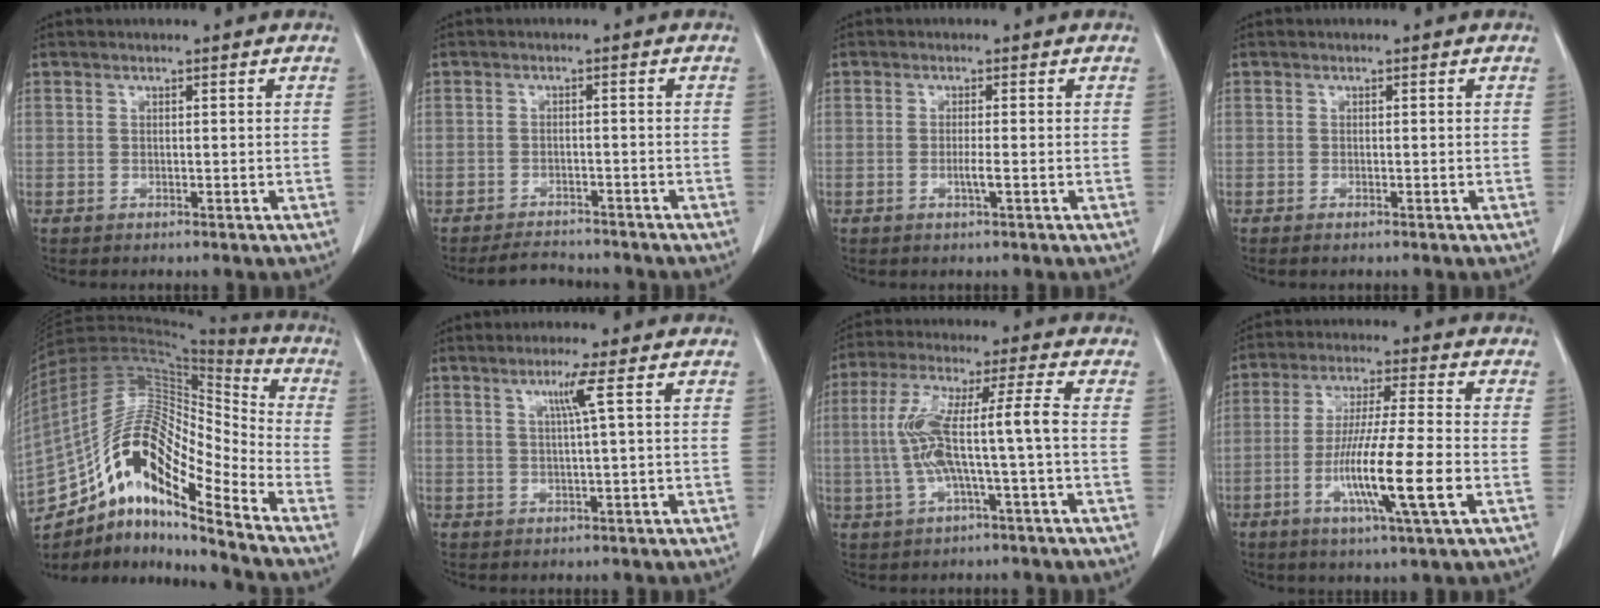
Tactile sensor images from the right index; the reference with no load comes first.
{"total": 4.5, "force": [-4.3, 1.2, 0.5], "torque": [-0.007, -0.006, -0.068]}
{"total": 1.7, "force": [-0.6, -0.2, 1.6], "torque": [-0.032, -0.003, -0.012]}
{"total": 0.7, "force": [-0.5, 0.0, 0.5], "torque": [-0.011, -0.001, -0.009]}
{"total": 19.2, "force": [-12.3, 4.5, 14.0], "torque": [-0.267, 0.037, -0.214]}
{"total": 3.5, "force": [1.2, -1.1, 3.0], "torque": [-0.062, -0.002, 0.025]}
{"total": 10.5, "force": [-1.1, -0.1, 10.4], "torque": [-0.212, 0.027, -0.022]}
{"total": 12.9, "force": [-3.9, -0.2, 12.3], "torque": [-0.234, -0.017, -0.075]}